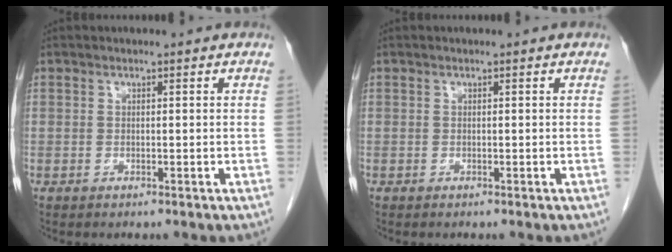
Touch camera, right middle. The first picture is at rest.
{"total": 0.0}